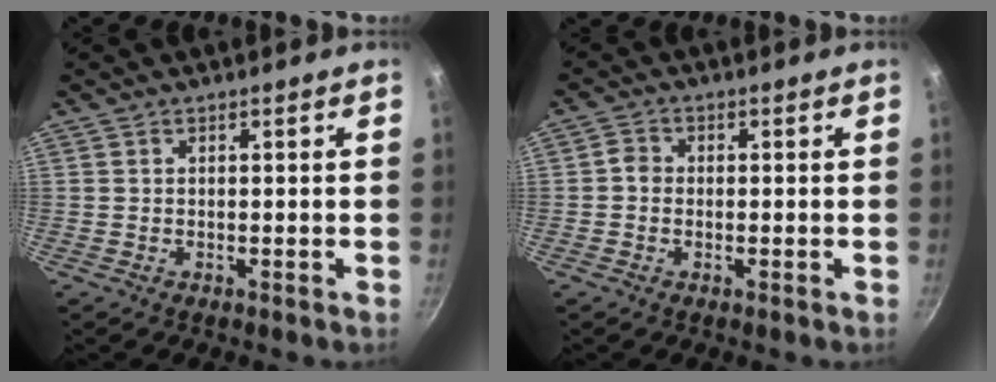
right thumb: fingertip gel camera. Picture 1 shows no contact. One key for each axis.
{"total": 2.3, "fx": -0.2, "fy": 2.0, "fz": 1.1, "tx": -0.010, "ty": 0.006, "tz": -0.011}